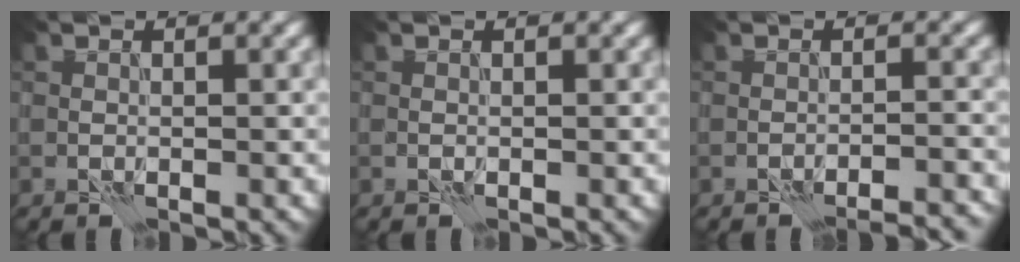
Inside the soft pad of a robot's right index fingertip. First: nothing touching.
{"total": 0.0}
{"total": 3.4, "force": [-3.2, 0.3, 1.0], "torque": [-0.015, 0.015, -0.038]}